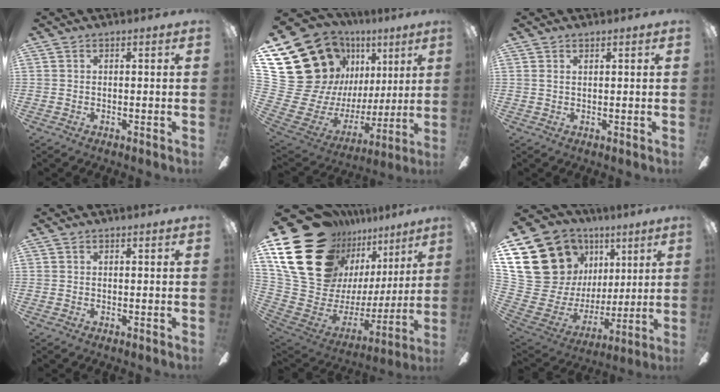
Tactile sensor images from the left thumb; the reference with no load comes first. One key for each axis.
{"total": 24.9, "fx": 11.0, "fy": 18.9, "fz": 12.0, "tx": -0.241, "ty": -0.094, "tz": 0.252}
{"total": 0.8, "fx": 0.6, "fy": 0.2, "fz": 0.5, "tx": -0.012, "ty": 0.001, "tz": 0.011}
{"total": 0.0}
{"total": 26.5, "fx": 14.2, "fy": 17.0, "fz": 14.5, "tx": -0.258, "ty": -0.103, "tz": 0.299}
{"total": 23.2, "fx": 9.6, "fy": 18.9, "fz": 9.4, "tx": -0.185, "ty": -0.071, "tz": 0.222}